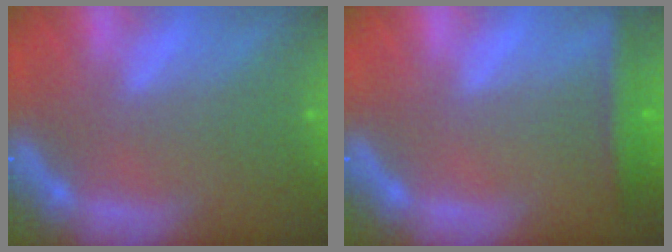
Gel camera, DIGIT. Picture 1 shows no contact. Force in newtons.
{"total": 2.9}